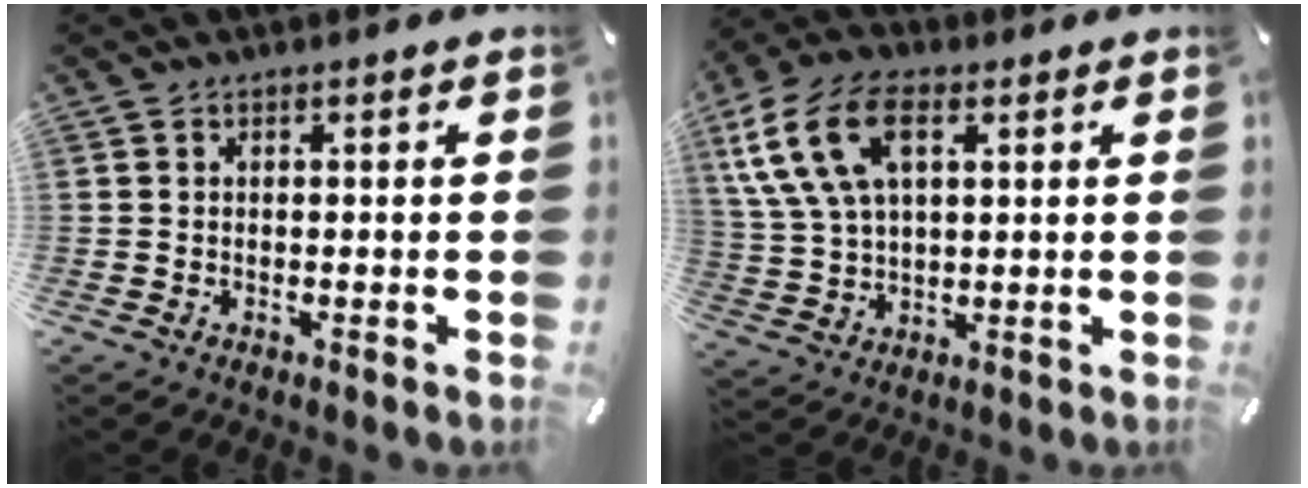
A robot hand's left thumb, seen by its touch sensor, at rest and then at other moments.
{"total": 13.9, "force": [5.2, 8.4, 9.8], "torque": [-0.236, 0.005, 0.093]}